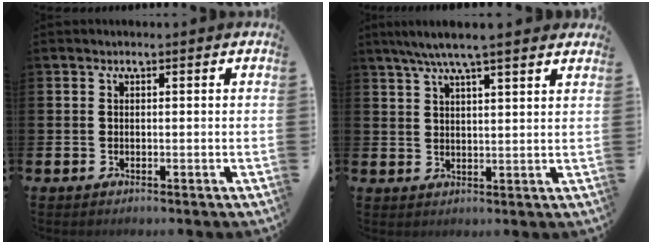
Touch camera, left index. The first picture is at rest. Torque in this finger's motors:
{"motor_torque": [1.00, -1.14, 1.01, 0.21]}